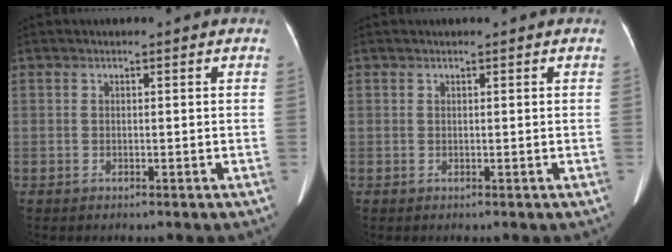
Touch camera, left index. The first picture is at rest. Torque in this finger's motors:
{"motor_torque": [0.02, -0.02, 0.00, 0.02]}